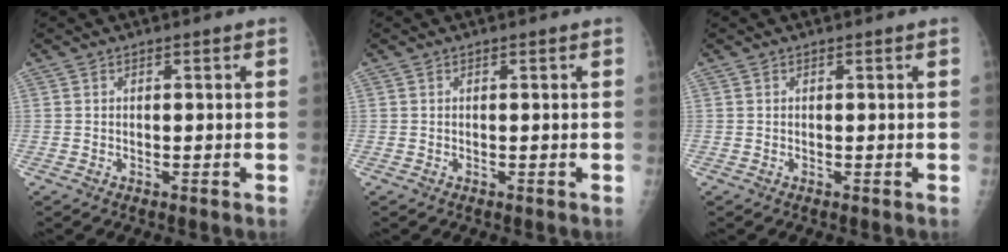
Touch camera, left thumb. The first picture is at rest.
{"total": 0.0}
{"total": 0.0}